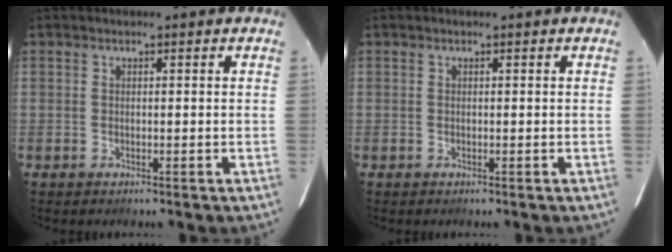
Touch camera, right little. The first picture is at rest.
{"total": 0.0}